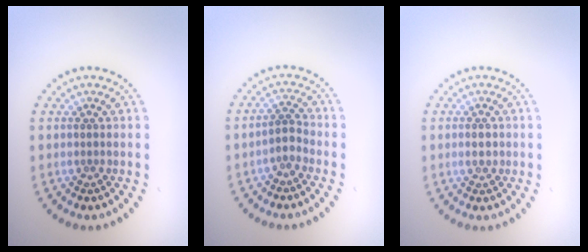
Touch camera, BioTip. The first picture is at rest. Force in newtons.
{"total": 1.8, "press": 1.4, "slide": 1.1}
{"total": 1.1, "press": 1.1, "slide": 0.1}